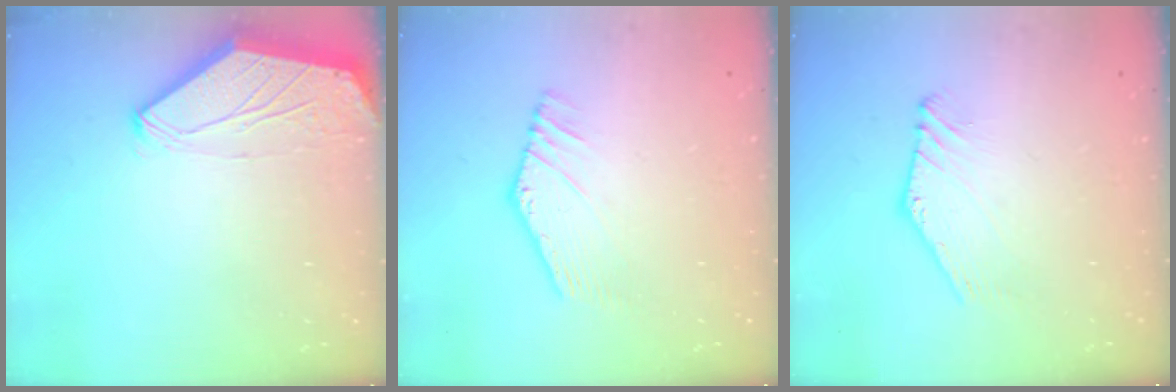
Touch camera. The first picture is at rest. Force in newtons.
{"total": 3.6, "press": 3.6, "slide": 0.4}
{"total": 2.0, "press": 2.0, "slide": 0.0}